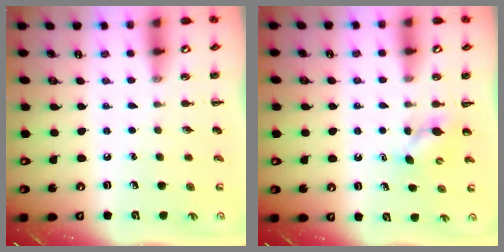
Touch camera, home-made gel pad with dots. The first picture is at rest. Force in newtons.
{"total": 4.2, "press": 4.0, "slide": 1.1}